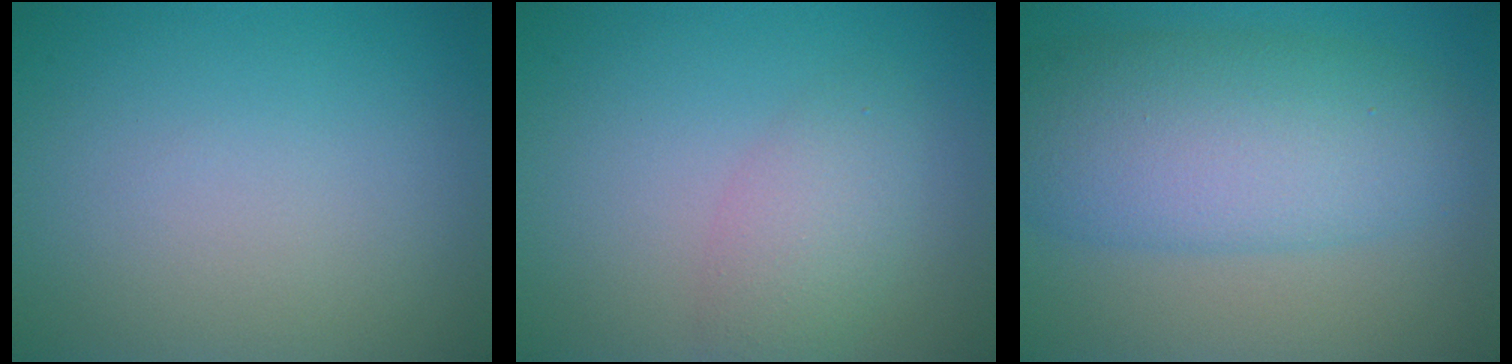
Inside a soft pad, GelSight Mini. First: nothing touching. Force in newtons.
{"total": 3.0, "press": 3.0, "slide": 0.2}
{"total": 8.6, "press": 8.6, "slide": 0.4}